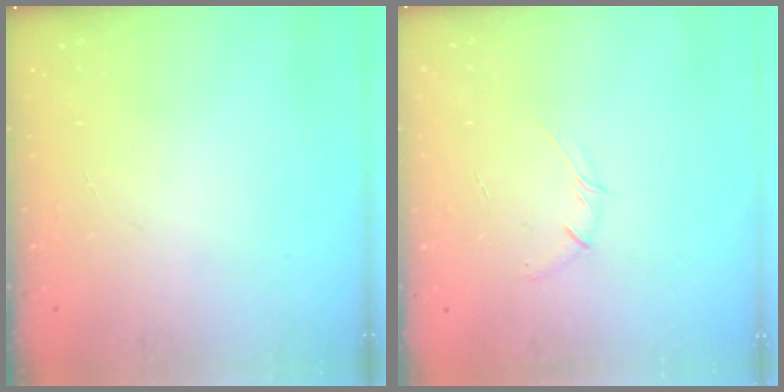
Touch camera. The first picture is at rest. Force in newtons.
{"total": 3.7, "press": 3.6, "slide": 0.9}